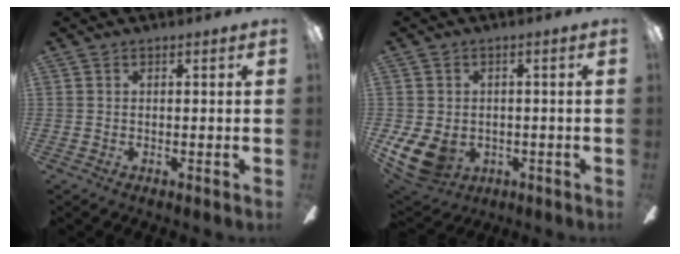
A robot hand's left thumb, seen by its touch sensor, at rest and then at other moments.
{"total": 8.9, "force": [-2.6, 6.8, 5.1], "torque": [-0.136, 0.006, -0.046]}